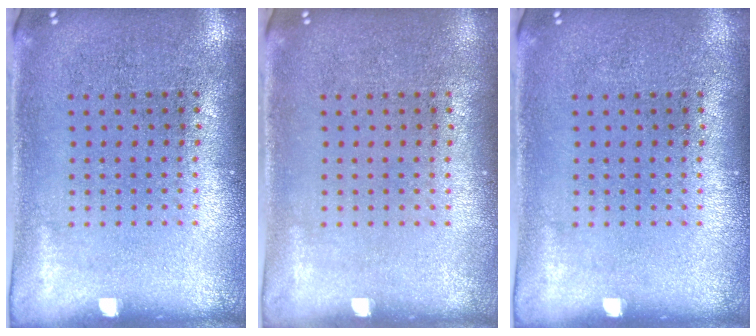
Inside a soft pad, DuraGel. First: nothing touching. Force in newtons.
{"total": 0.0}
{"total": 0.0}